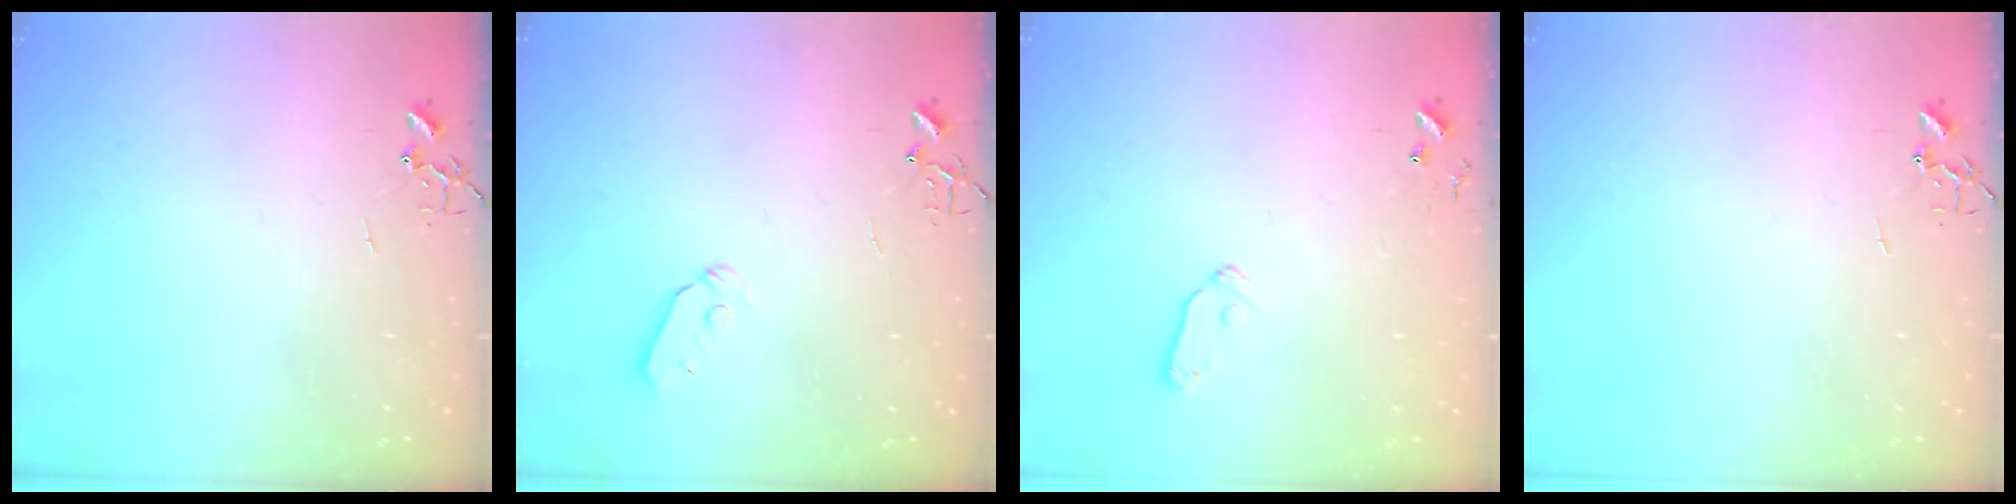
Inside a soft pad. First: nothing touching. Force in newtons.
{"total": 5.3, "press": 5.2, "slide": 0.6}
{"total": 6.8, "press": 6.7, "slide": 0.8}
{"total": 0.0}